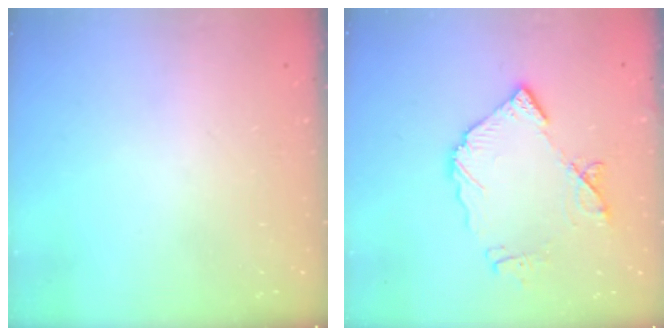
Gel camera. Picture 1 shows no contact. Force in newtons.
{"total": 12.0, "press": 11.9, "slide": 1.5}